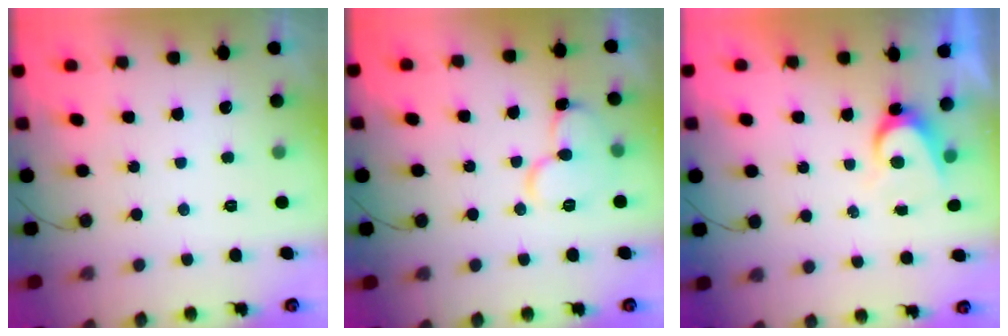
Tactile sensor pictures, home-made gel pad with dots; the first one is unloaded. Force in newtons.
{"total": 11.4, "press": 11.3, "slide": 1.2}
{"total": 4.4, "press": 4.4, "slide": 0.6}